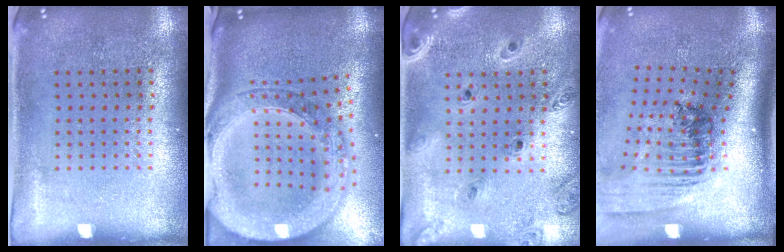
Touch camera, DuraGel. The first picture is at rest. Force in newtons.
{"total": 3.9, "press": 3.0, "slide": 2.5}
{"total": 1.3, "press": 1.3, "slide": 0.2}
{"total": 2.3, "press": 1.6, "slide": 1.6}